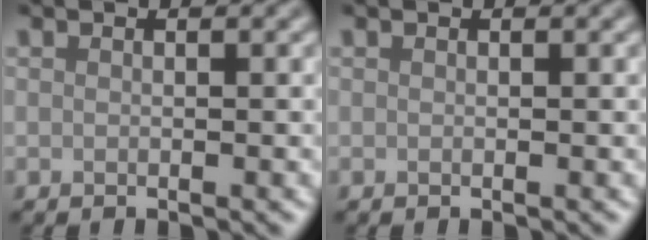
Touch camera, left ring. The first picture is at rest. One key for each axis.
{"total": 0.0}